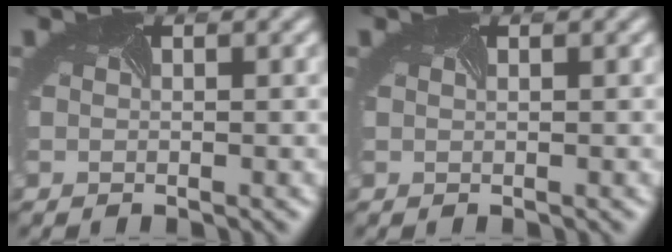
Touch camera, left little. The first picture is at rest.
{"total": 0.0}